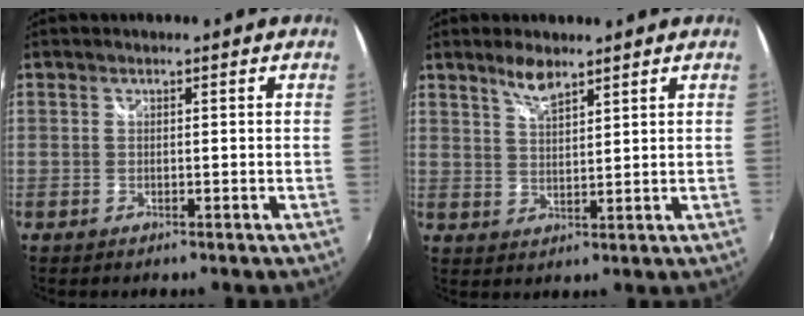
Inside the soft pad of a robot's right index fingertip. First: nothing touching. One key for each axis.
{"total": 4.4, "fx": 3.4, "fy": 1.1, "fz": 2.5, "tx": -0.045, "ty": 0.003, "tz": 0.065}